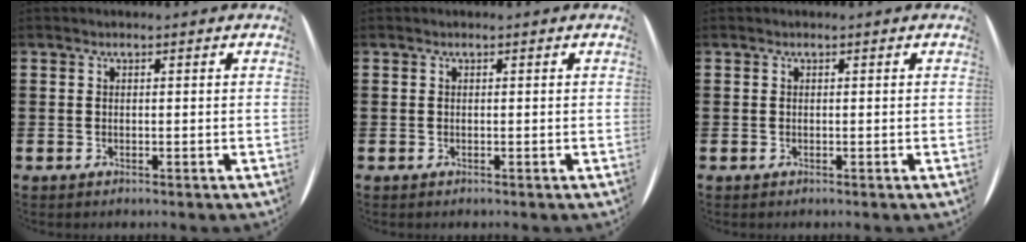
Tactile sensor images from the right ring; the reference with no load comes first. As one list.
[{"total": 0.0}, {"total": 0.0}]